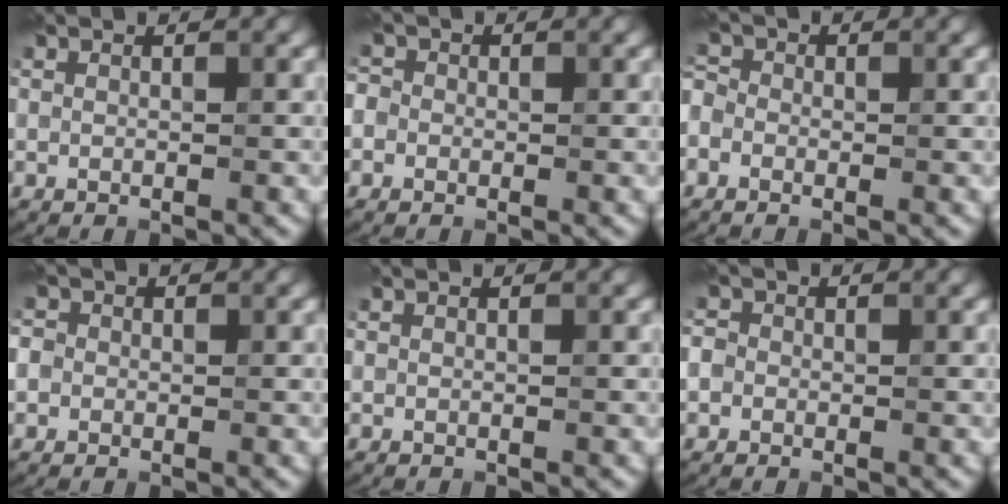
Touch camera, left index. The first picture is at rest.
{"total": 2.1, "force": [0.2, 1.9, 0.8], "torque": [0.001, 0.008, -0.020]}
{"total": 2.4, "force": [-0.3, 2.1, 1.2], "torque": [-0.015, 0.013, -0.028]}
{"total": 2.3, "force": [0.5, 2.1, 0.9], "torque": [0.002, 0.013, -0.014]}
{"total": 0.0}
{"total": 2.0, "force": [0.1, 1.9, 0.8], "torque": [0.000, 0.009, -0.019]}